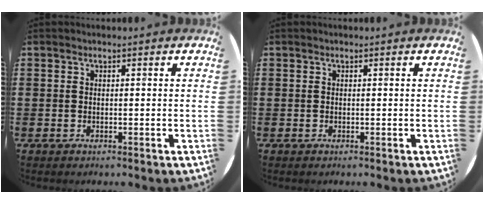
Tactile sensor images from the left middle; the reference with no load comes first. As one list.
[{"total": 0.0}]